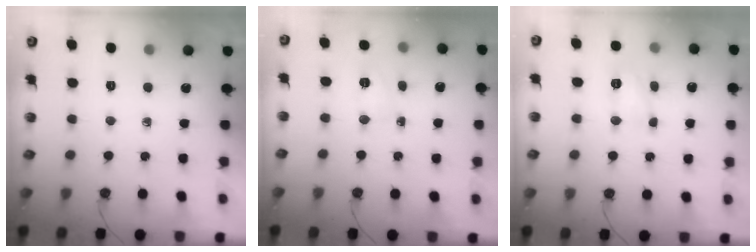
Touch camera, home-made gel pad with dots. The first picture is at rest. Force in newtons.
{"total": 7.2, "press": 3.5, "slide": 6.2}
{"total": 5.7, "press": 5.6, "slide": 0.7}